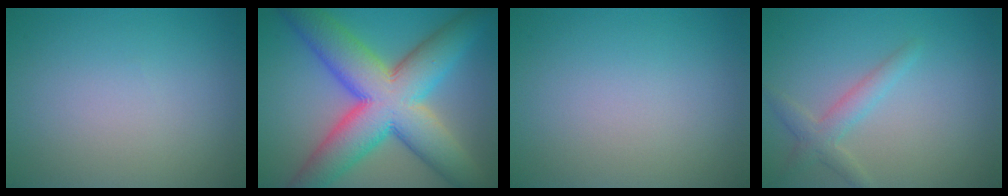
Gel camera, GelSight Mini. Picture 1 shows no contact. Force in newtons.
{"total": 13.6, "press": 13.6, "slide": 0.4}
{"total": 0.0}
{"total": 2.3, "press": 2.3, "slide": 0.1}